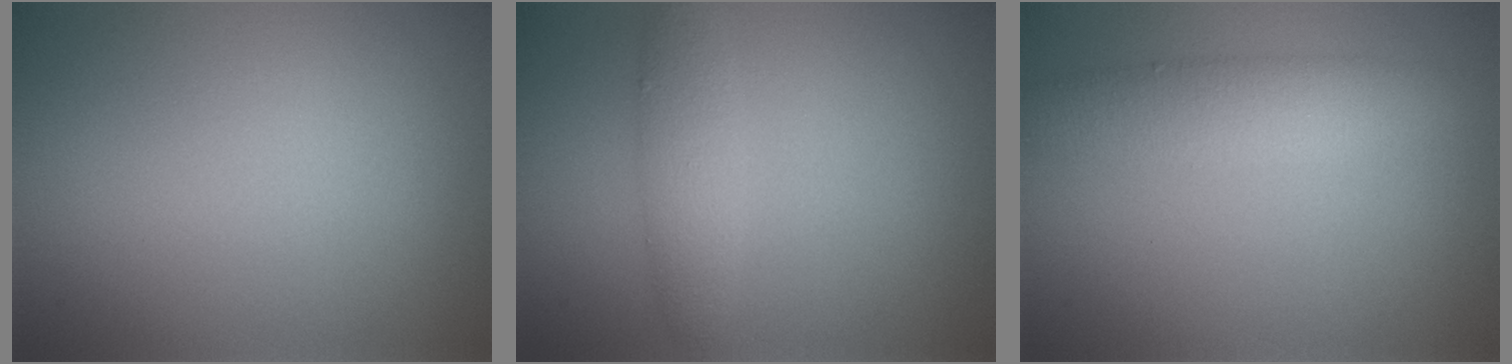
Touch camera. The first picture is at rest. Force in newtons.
{"total": 2.4, "press": 2.4, "slide": 0.2}
{"total": 3.7, "press": 3.7, "slide": 0.1}